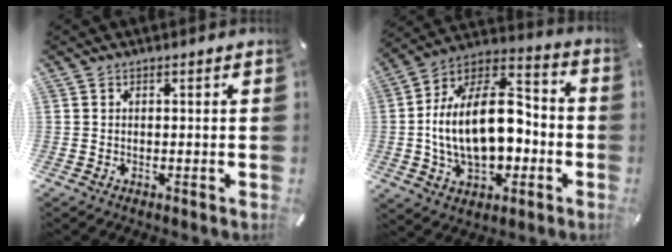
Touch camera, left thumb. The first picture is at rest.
{"total": 21.9, "force": [-1.8, 13.7, 17.0], "torque": [-0.296, 0.000, -0.030]}